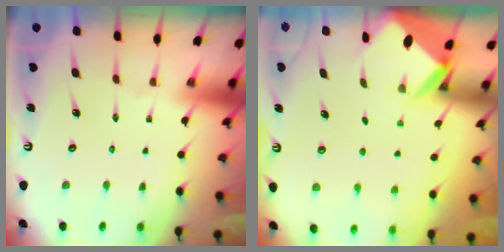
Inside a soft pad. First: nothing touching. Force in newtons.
{"total": 2.6, "press": 2.6, "slide": 0.2}